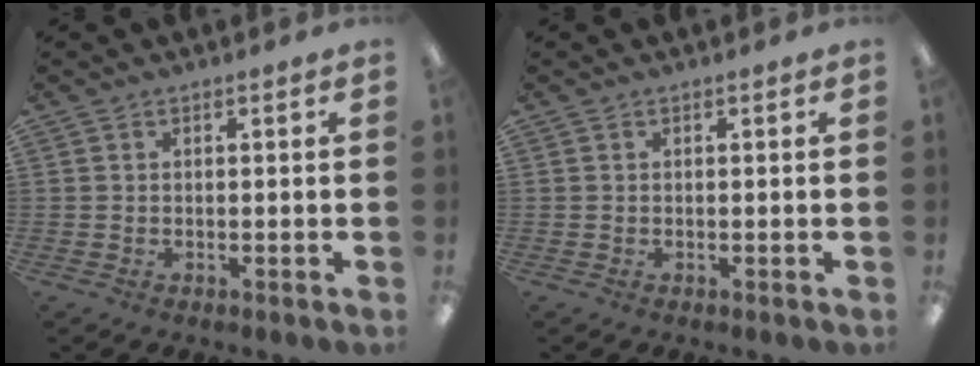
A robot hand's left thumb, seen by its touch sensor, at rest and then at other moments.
{"total": 0.0}